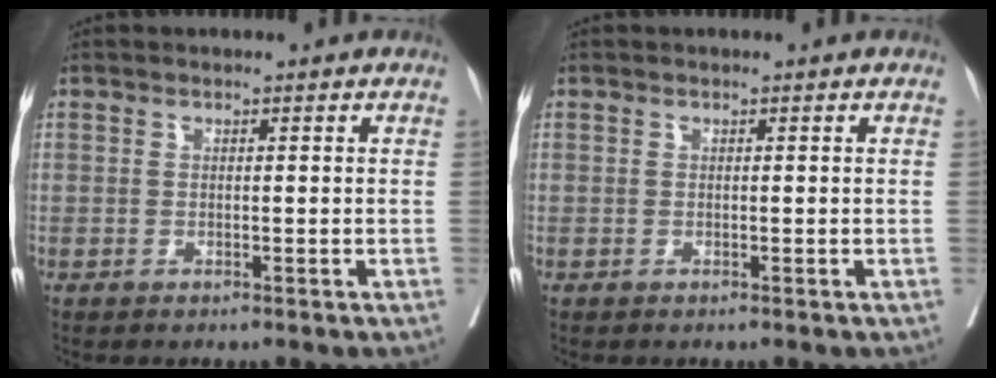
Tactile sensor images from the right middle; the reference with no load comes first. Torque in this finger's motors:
{"motor_torque": [0.09, -0.10, 0.00, 0.01]}